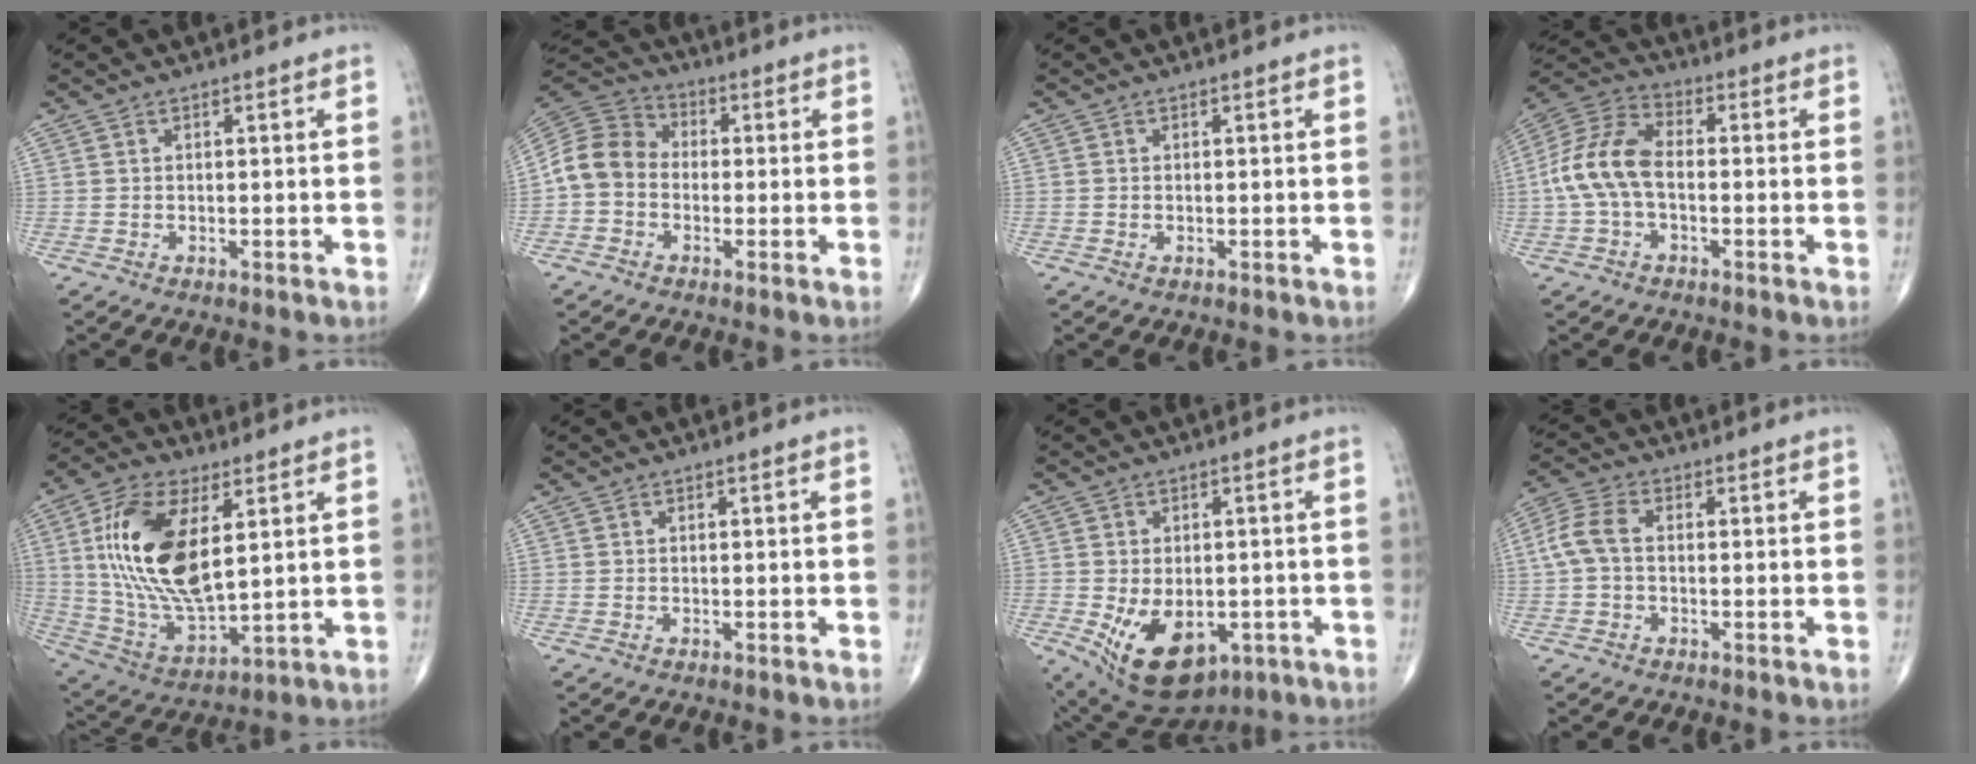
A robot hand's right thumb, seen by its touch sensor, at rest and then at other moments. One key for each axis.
{"total": 9.4, "fx": -1.3, "fy": 7.8, "fz": 5.0, "tx": -0.086, "ty": 0.033, "tz": -0.041}
{"total": 0.0}
{"total": 11.7, "fx": -1.1, "fy": 6.9, "fz": 9.4, "tx": -0.198, "ty": 0.034, "tz": -0.029}
{"total": 20.0, "fx": 4.8, "fy": 9.5, "fz": 16.9, "tx": -0.328, "ty": -0.020, "tz": 0.097}
{"total": 0.0}
{"total": 13.8, "fx": -4.5, "fy": 8.6, "fz": 9.8, "tx": -0.146, "ty": -0.005, "tz": -0.047}
{"total": 5.8, "fx": 0.0, "fy": 3.7, "fz": 4.5, "tx": -0.104, "ty": 0.018, "tz": -0.007}